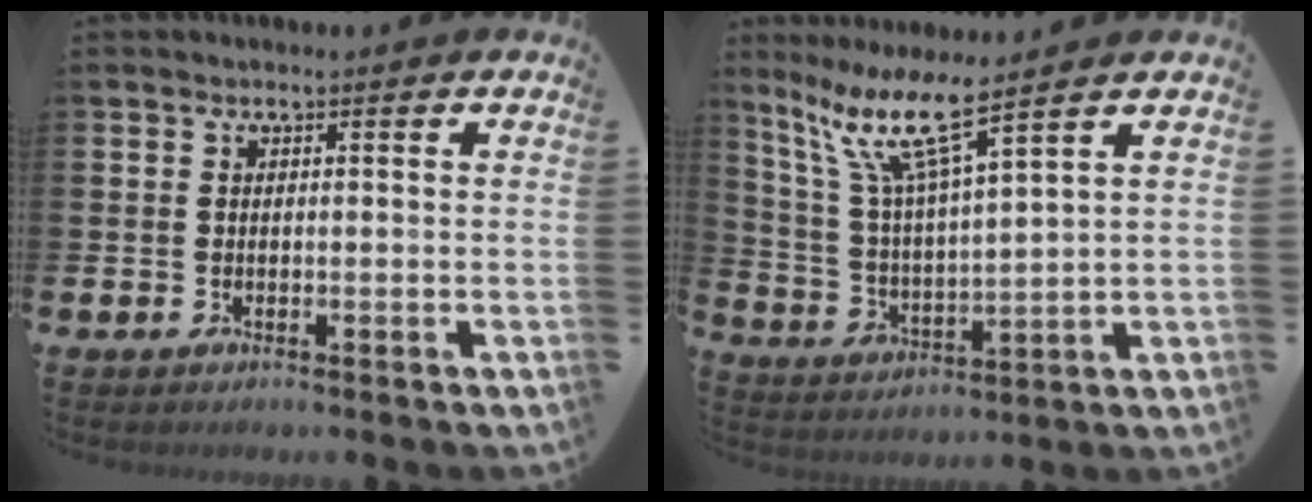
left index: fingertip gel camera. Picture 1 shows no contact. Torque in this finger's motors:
{"motor_torque": [0.89, -0.66, 0.23, 0.10]}